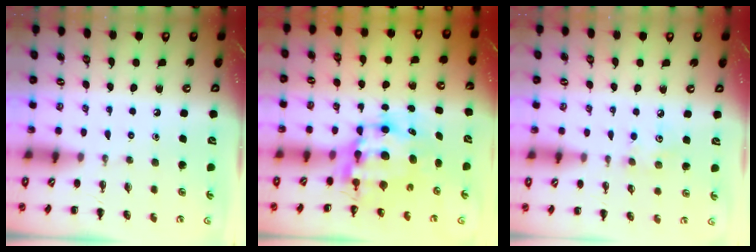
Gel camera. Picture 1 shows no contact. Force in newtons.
{"total": 8.6, "press": 8.2, "slide": 2.3}
{"total": 3.3, "press": 3.2, "slide": 0.8}